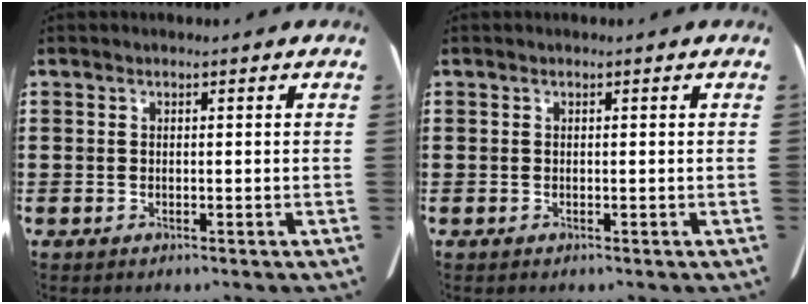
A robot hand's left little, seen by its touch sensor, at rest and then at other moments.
{"total": 0.0}